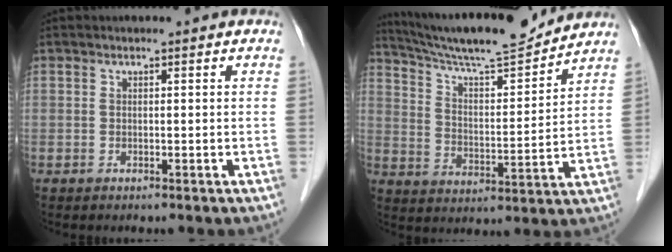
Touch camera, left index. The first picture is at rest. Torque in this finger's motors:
{"motor_torque": [0.56, -0.55, 0.36, 0.08]}